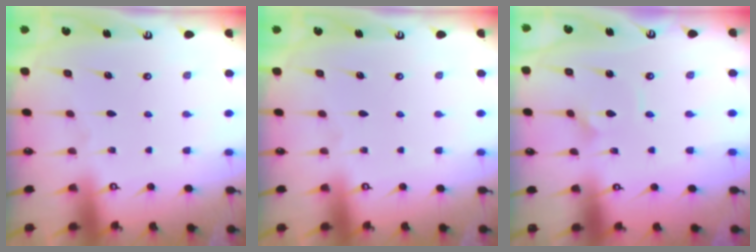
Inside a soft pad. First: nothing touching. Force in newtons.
{"total": 0.0}
{"total": 2.4, "press": 2.4, "slide": 0.1}